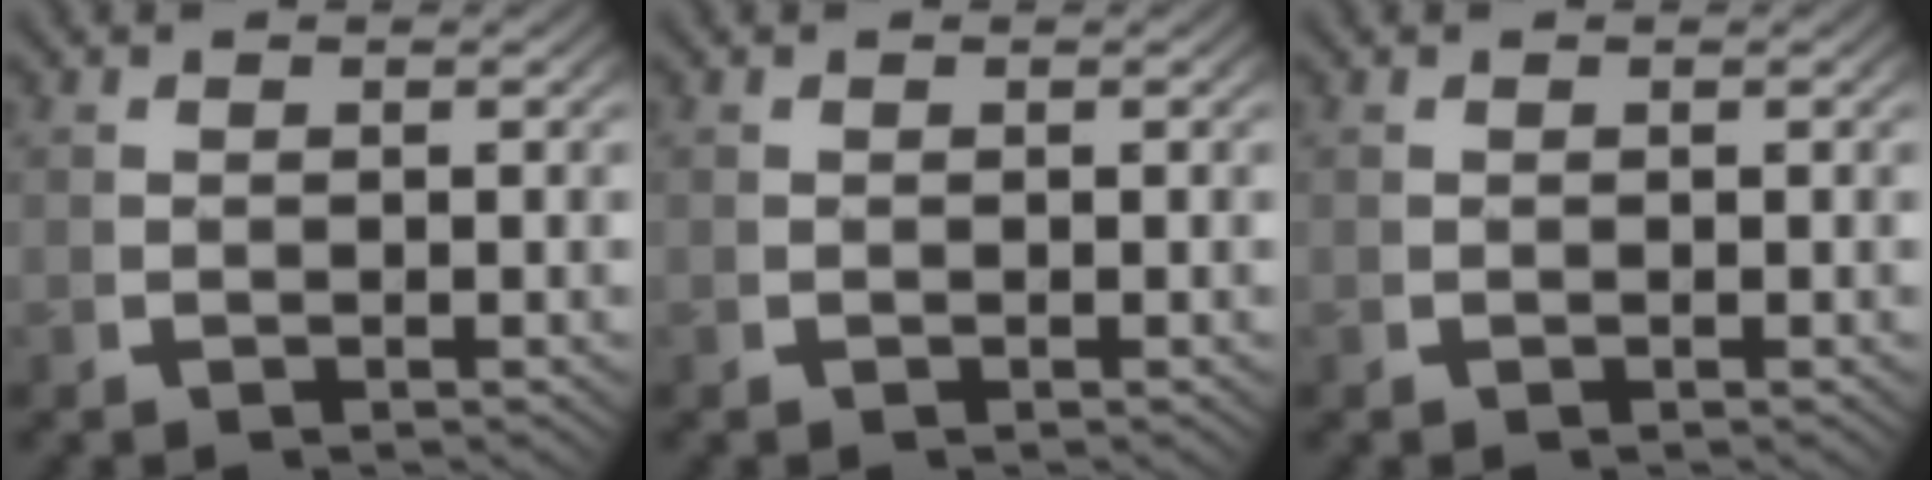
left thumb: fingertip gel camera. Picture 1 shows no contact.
{"total": 0.0}
{"total": 0.0}